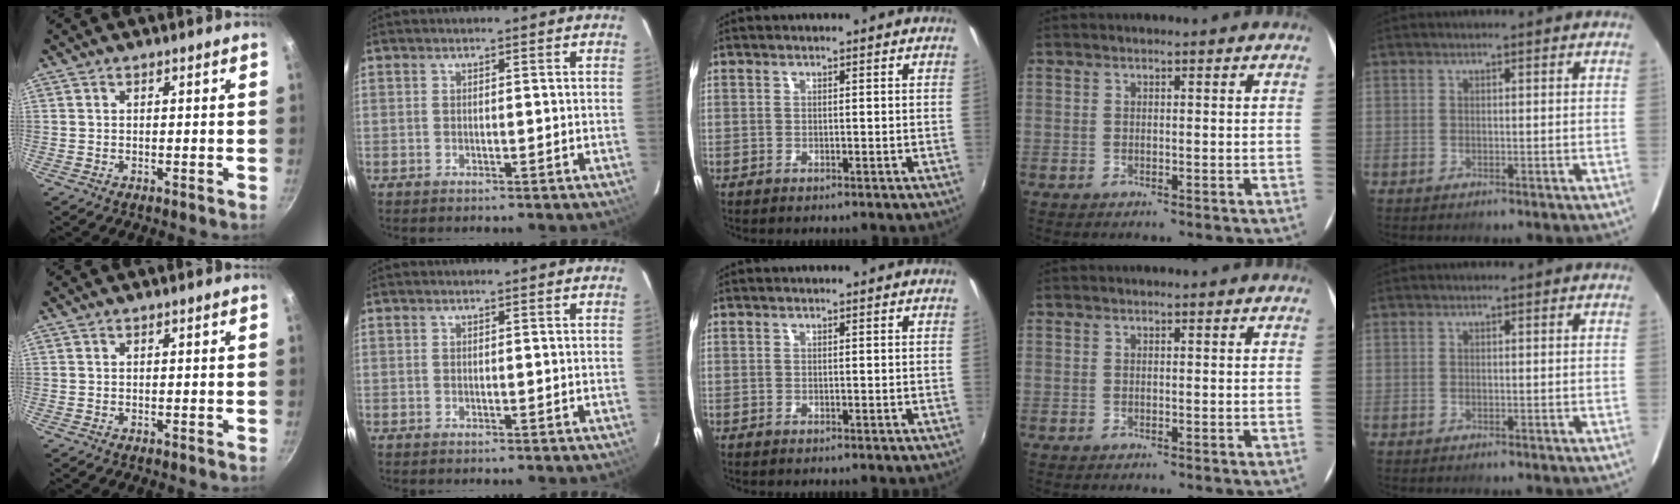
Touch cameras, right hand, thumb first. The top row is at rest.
{}